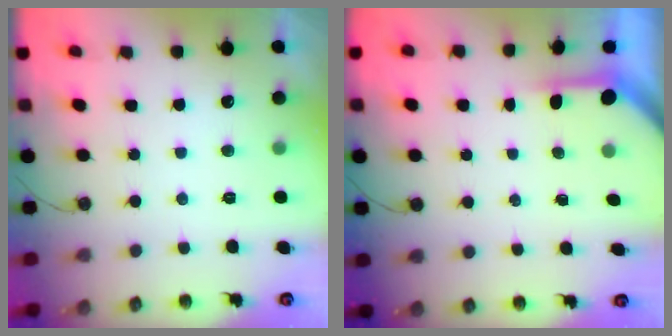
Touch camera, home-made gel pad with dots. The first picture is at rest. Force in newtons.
{"total": 3.6, "press": 3.6, "slide": 0.3}